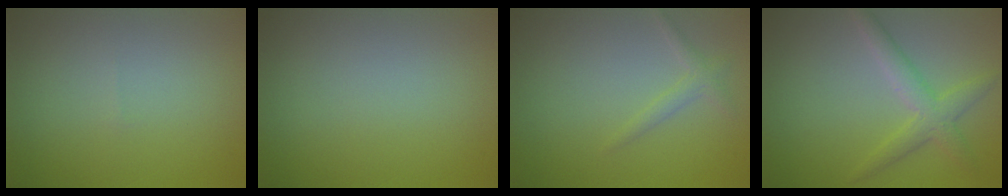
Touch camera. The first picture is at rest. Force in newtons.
{"total": 0.0}
{"total": 1.2, "press": 1.2, "slide": 0.1}
{"total": 3.0, "press": 3.0, "slide": 0.1}